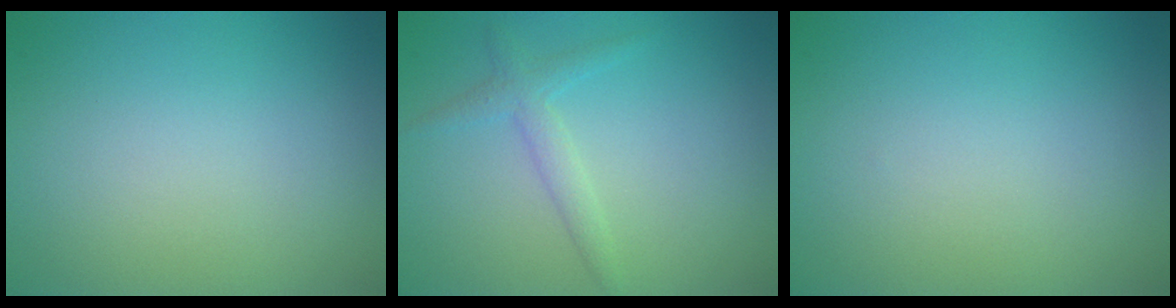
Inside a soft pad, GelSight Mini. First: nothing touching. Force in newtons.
{"total": 1.8, "press": 1.8, "slide": 0.0}
{"total": 0.0}